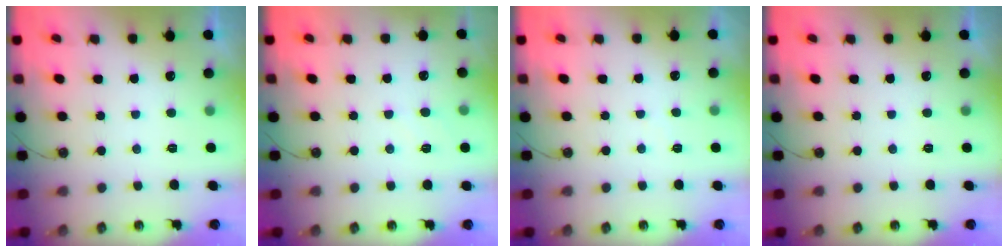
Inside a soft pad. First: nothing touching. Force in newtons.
{"total": 5.1, "press": 5.0, "slide": 0.7}
{"total": 2.6, "press": 2.6, "slide": 0.4}
{"total": 0.0}